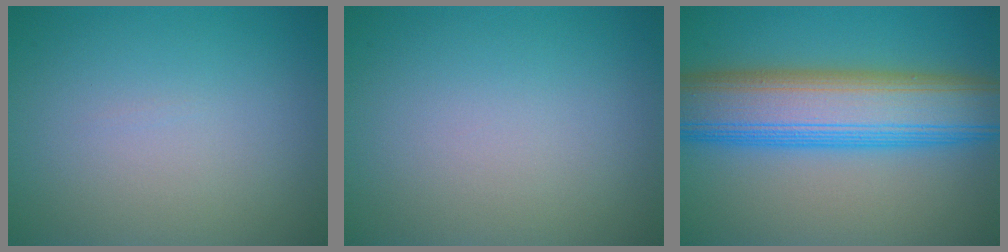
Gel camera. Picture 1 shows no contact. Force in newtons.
{"total": 0.0}
{"total": 11.3, "press": 11.3, "slide": 0.4}